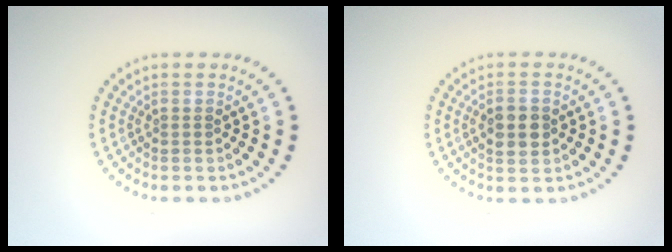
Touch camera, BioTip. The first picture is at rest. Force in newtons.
{"total": 3.0, "press": 3.0, "slide": 0.0}